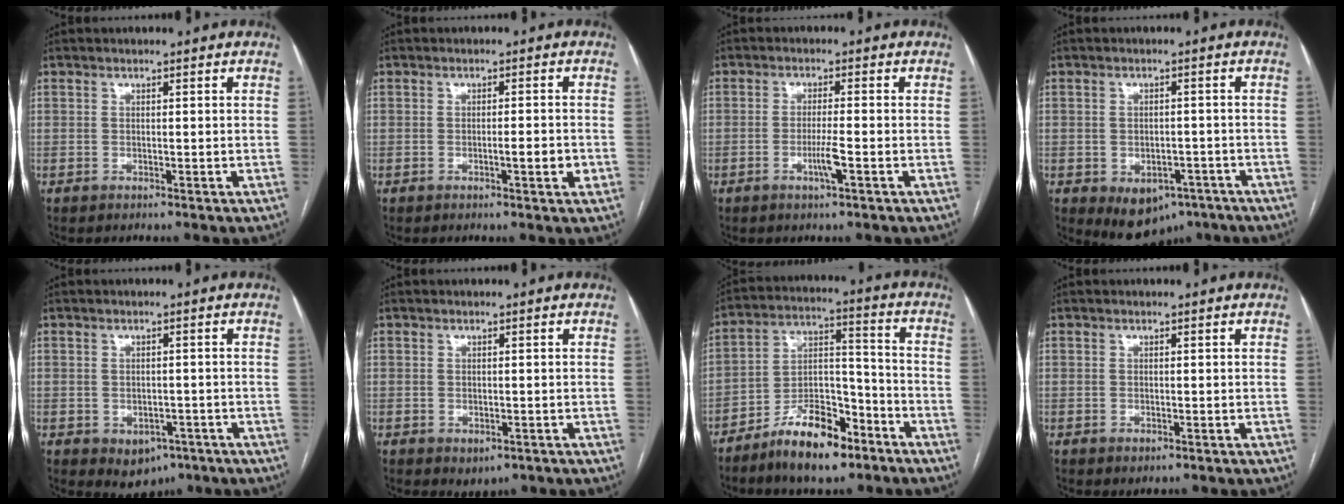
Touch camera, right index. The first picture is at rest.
{"total": 2.6, "force": [-0.8, 0.3, 2.4], "torque": [-0.038, 0.000, -0.011]}
{"total": 3.2, "force": [-1.3, -0.2, 2.9], "torque": [-0.057, -0.005, -0.026]}
{"total": 7.7, "force": [-4.4, 5.3, 3.5], "torque": [-0.043, 0.011, -0.050]}
{"total": 4.9, "force": [-2.4, 3.6, 2.3], "torque": [-0.023, 0.001, -0.020]}
{"total": 2.4, "force": [-1.1, 1.6, 1.3], "torque": [-0.011, -0.001, -0.002]}
{"total": 13.1, "force": [-8.8, 4.7, 8.5], "torque": [-0.151, 0.014, -0.155]}
{"total": 0.9, "force": [-0.4, 0.5, 0.6], "torque": [-0.005, 0.000, 0.000]}